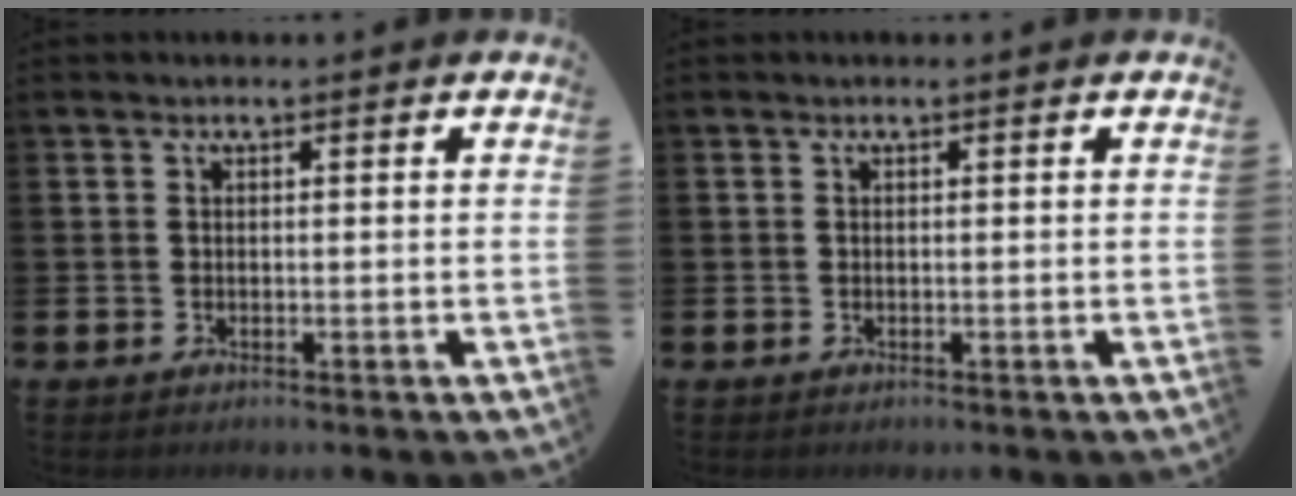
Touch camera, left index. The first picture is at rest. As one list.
[{"total": 0.0}]